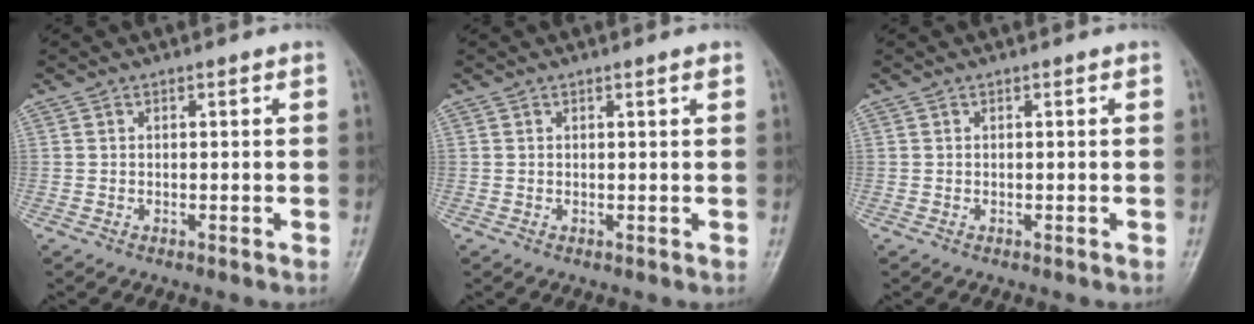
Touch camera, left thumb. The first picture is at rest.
{"total": 1.0, "force": [0.7, 0.1, 0.8], "torque": [-0.008, -0.002, 0.008]}
{"total": 0.0}